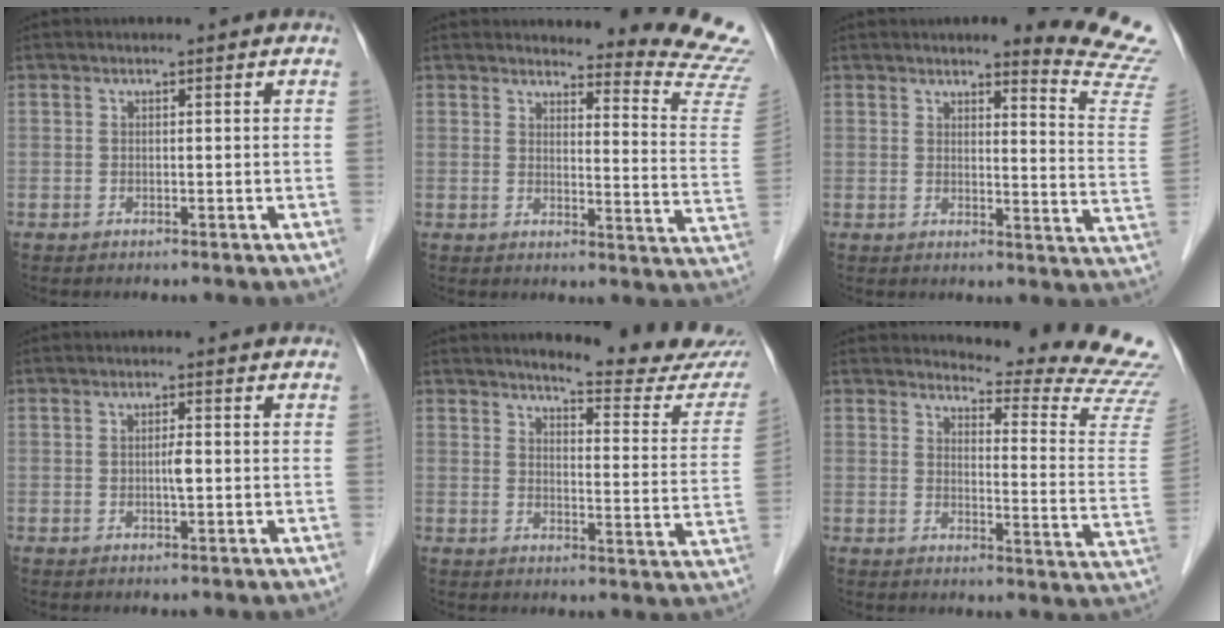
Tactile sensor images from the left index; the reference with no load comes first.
{"total": 15.3, "force": [15.2, -0.5, 1.3], "torque": [0.005, -0.153, 0.140]}
{"total": 12.6, "force": [12.3, -0.4, 2.9], "torque": [-0.014, -0.111, 0.110]}
{"total": 1.7, "force": [-0.1, 0.4, 1.7], "torque": [-0.033, 0.001, -0.001]}
{"total": 15.2, "force": [14.4, 1.0, 4.9], "torque": [-0.050, -0.072, 0.156]}
{"total": 18.0, "force": [17.7, -0.1, 3.0], "torque": [-0.032, -0.155, 0.180]}